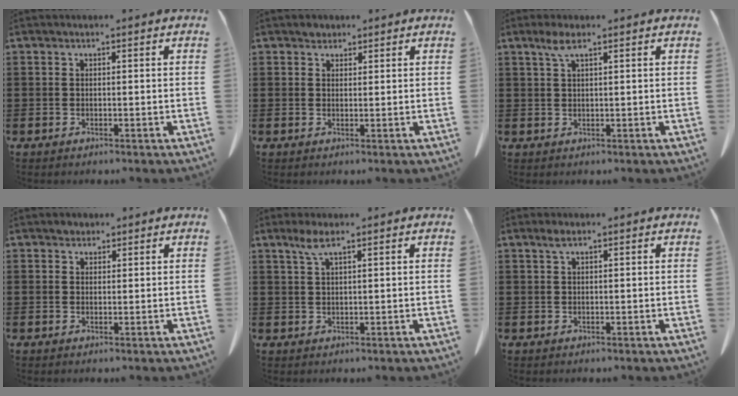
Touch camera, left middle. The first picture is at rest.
{"total": 1.4, "force": [1.1, 0.9, 0.1], "torque": [0.002, 0.000, 0.020]}
{"total": 2.9, "force": [1.6, 0.6, 2.3], "torque": [-0.050, 0.006, 0.027]}
{"total": 1.1, "force": [0.9, 0.7, 0.0], "torque": [-0.003, 0.004, 0.018]}
{"total": 3.1, "force": [1.9, 0.5, 2.4], "torque": [-0.053, 0.003, 0.033]}
{"total": 1.3, "force": [0.6, 0.2, 1.1], "torque": [-0.024, 0.003, 0.010]}